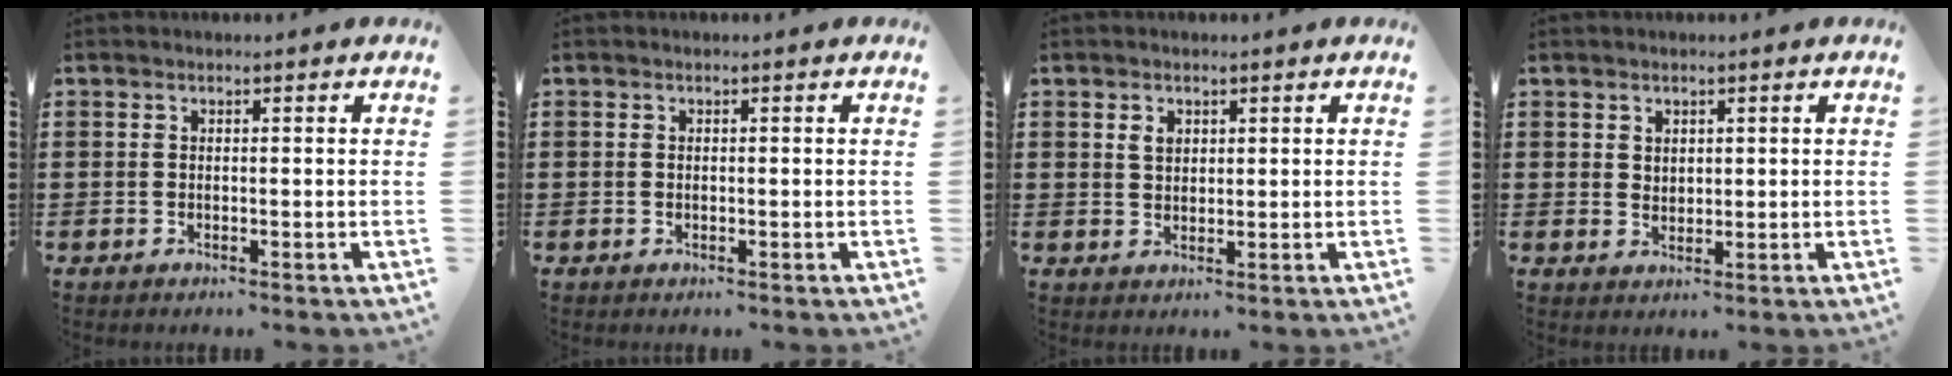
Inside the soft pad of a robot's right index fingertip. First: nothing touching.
{"total": 0.0}
{"total": 1.9, "force": [0.9, 1.3, 1.1], "torque": [-0.026, 0.004, 0.017]}
{"total": 1.8, "force": [1.3, 1.2, 0.3], "torque": [-0.010, 0.005, 0.025]}